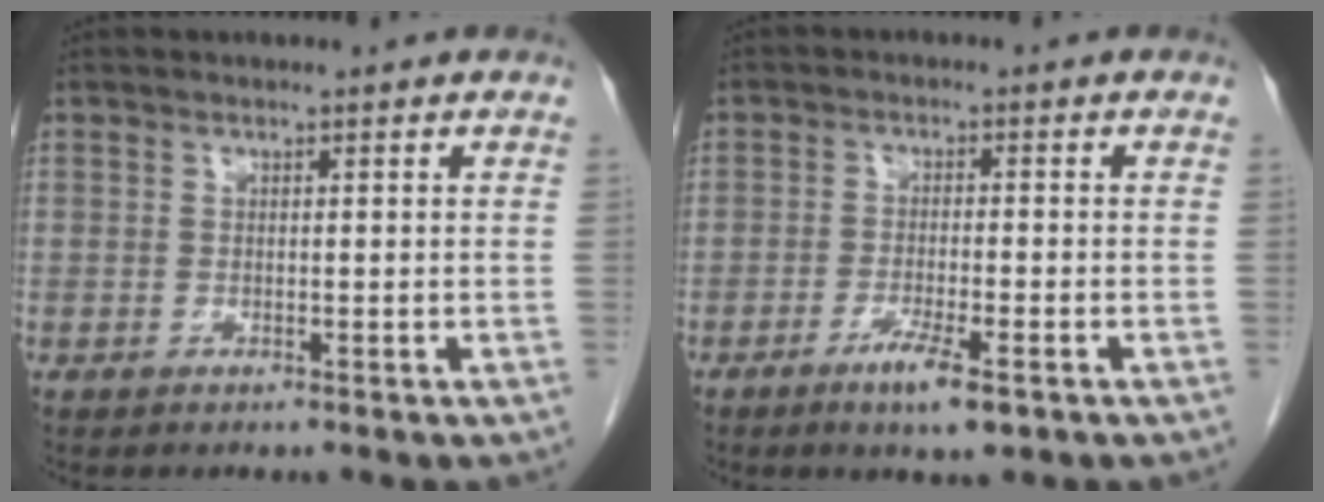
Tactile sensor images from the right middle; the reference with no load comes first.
{"total": 5.0, "force": [-2.9, 0.6, 4.0], "torque": [-0.074, -0.007, -0.048]}